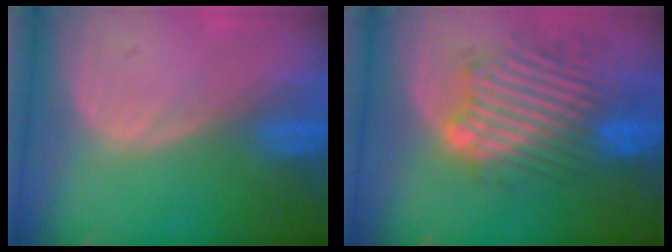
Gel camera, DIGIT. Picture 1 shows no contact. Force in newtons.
{"total": 11.1, "press": 10.3, "slide": 4.0}